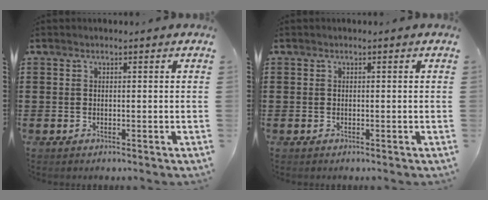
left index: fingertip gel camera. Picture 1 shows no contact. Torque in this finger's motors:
{"motor_torque": [0.00, 0.00, 0.00, 0.01]}